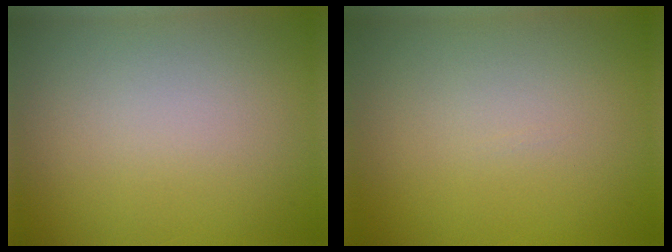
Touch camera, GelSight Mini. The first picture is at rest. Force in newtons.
{"total": 0.0}